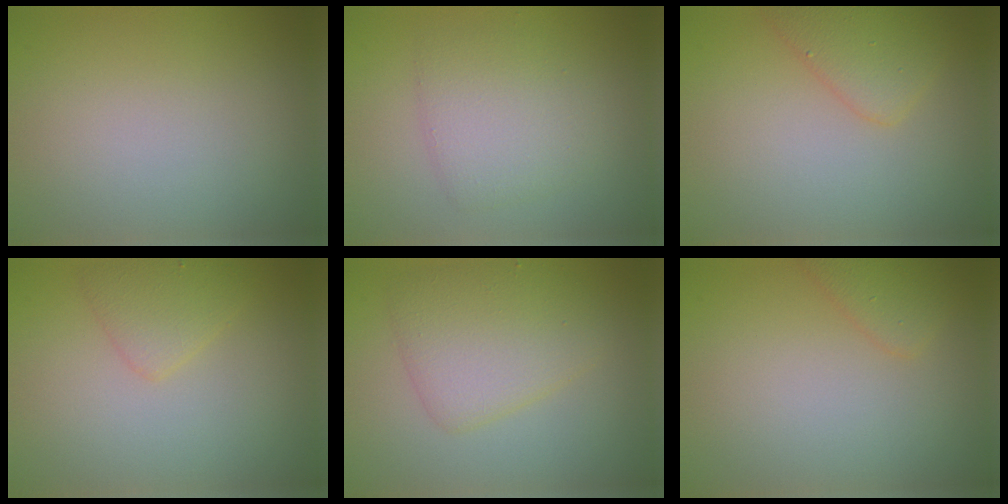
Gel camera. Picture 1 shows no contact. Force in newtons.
{"total": 3.5, "press": 3.5, "slide": 0.2}
{"total": 3.1, "press": 3.1, "slide": 0.1}
{"total": 2.0, "press": 2.0, "slide": 0.1}
{"total": 4.4, "press": 4.4, "slide": 0.0}
{"total": 1.9, "press": 1.9, "slide": 0.1}